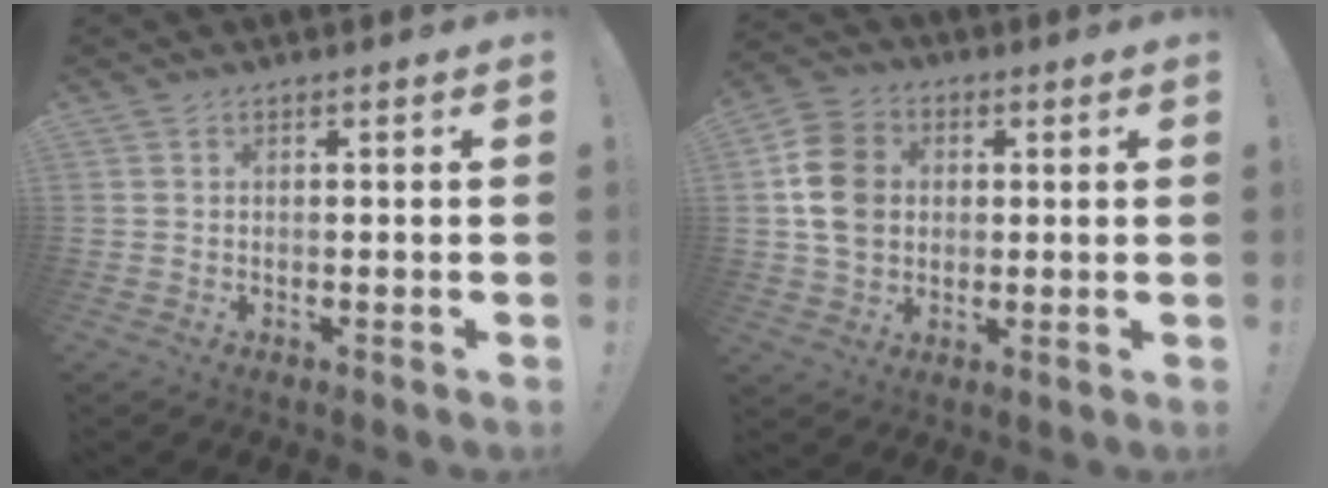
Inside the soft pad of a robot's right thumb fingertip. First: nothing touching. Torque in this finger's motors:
{"motor_torque": [1.72, 1.88, 0.29, -0.44, 0.08]}